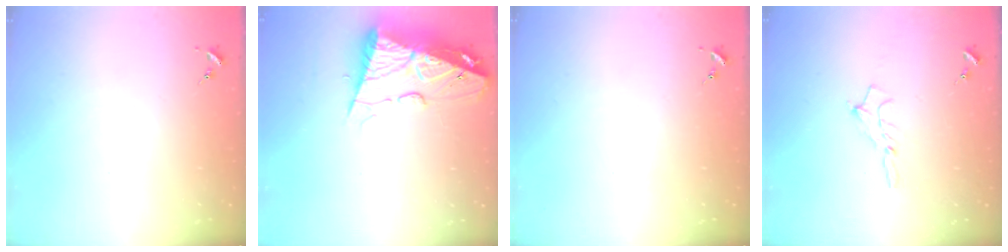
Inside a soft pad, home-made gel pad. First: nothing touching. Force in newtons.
{"total": 14.3, "press": 14.2, "slide": 1.5}
{"total": 0.0}
{"total": 6.4, "press": 6.4, "slide": 0.7}